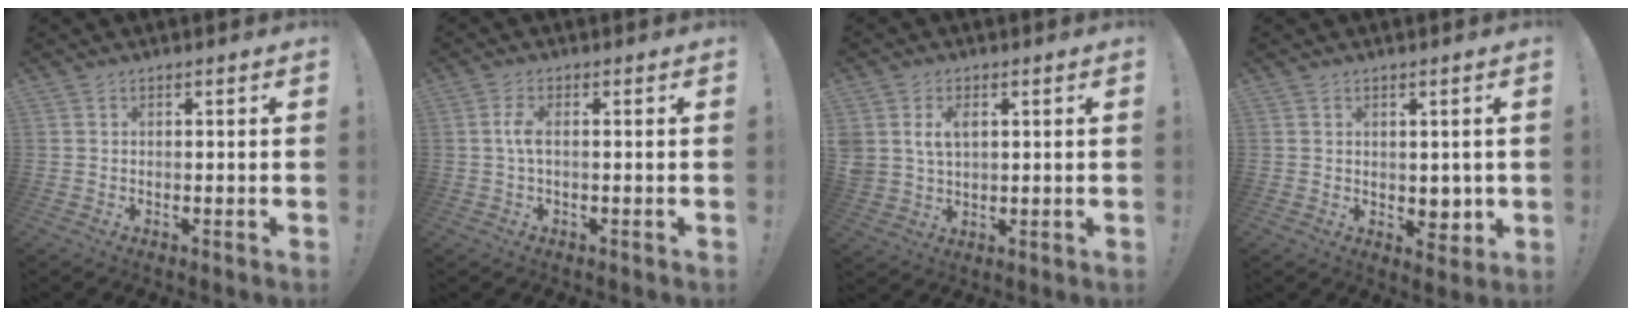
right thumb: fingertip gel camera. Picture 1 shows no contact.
{"total": 3.6, "force": [0.1, 1.1, 3.5], "torque": [-0.072, 0.005, -0.001]}
{"total": 5.5, "force": [2.0, 3.9, 3.2], "torque": [-0.061, 0.002, 0.038]}
{"total": 4.6, "force": [0.9, 3.9, 2.2], "torque": [-0.004, -0.010, 0.016]}